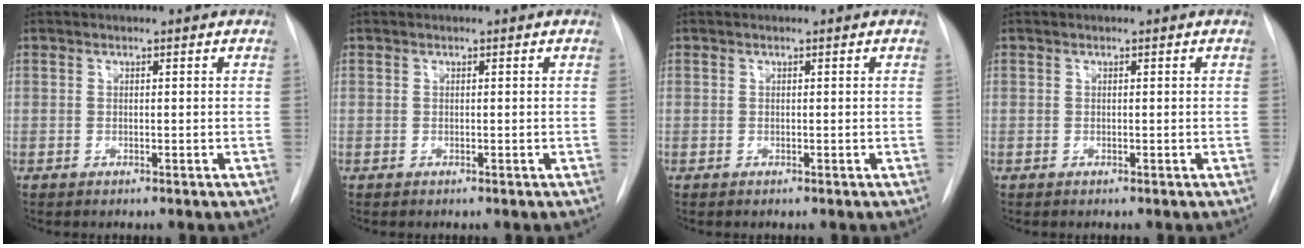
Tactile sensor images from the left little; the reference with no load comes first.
{"total": 0.0}
{"total": 0.0}
{"total": 0.0}